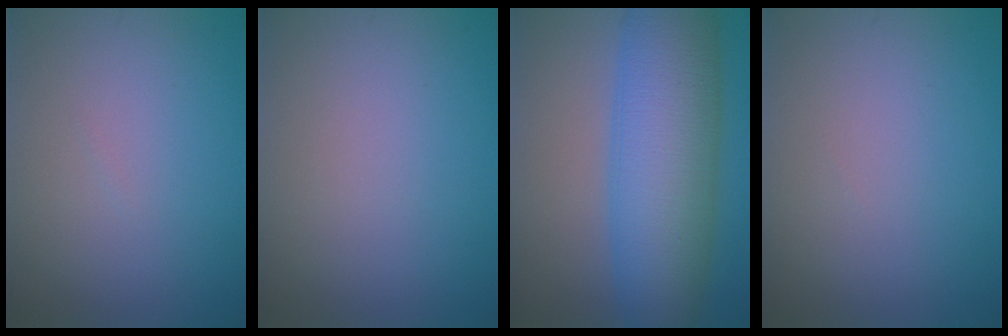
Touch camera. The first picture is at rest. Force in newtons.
{"total": 0.0}
{"total": 11.5, "press": 11.5, "slide": 0.2}
{"total": 0.0}